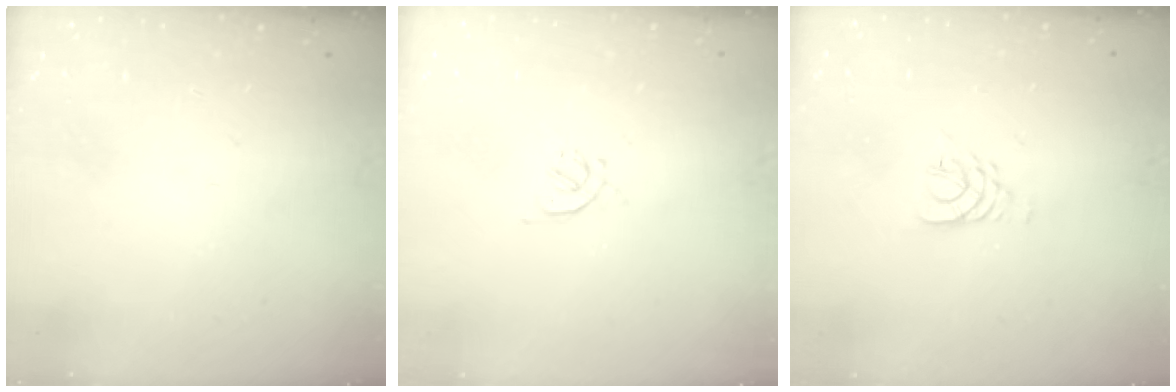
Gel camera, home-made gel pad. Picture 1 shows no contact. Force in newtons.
{"total": 1.2, "press": 1.2, "slide": 0.4}
{"total": 4.4, "press": 4.4, "slide": 0.6}